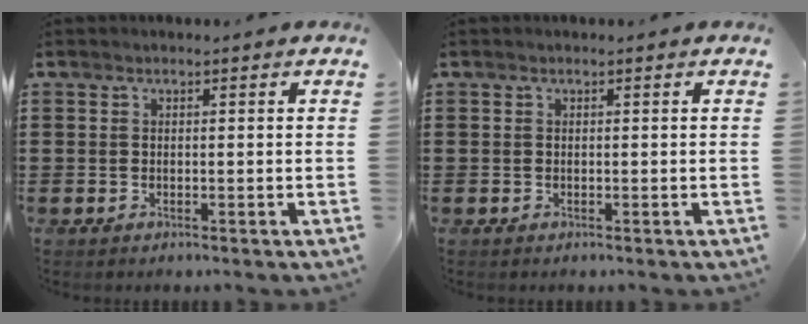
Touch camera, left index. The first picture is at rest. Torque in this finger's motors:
{"motor_torque": [0.00, 0.00, -0.01, 0.00]}